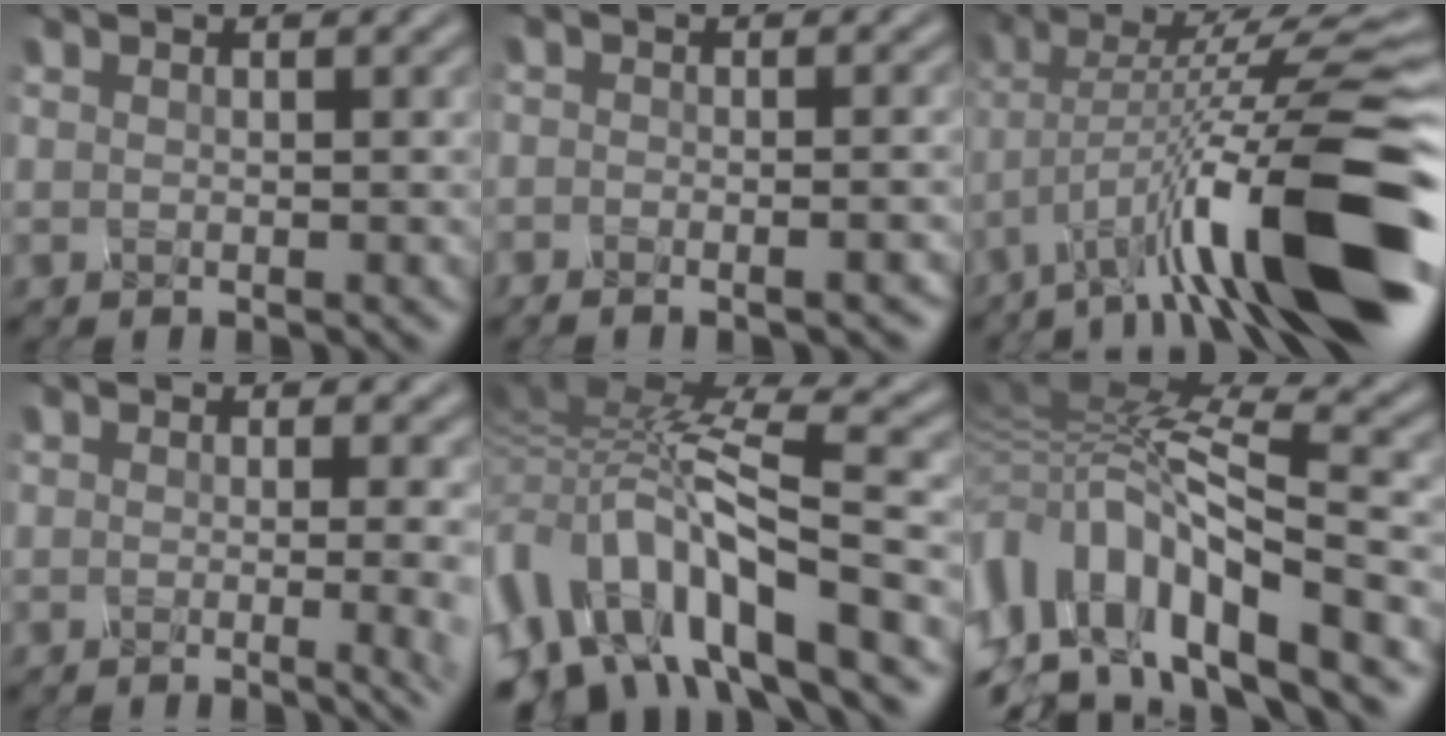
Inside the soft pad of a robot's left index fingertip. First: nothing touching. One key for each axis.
{"total": 2.4, "fx": -2.1, "fy": 0.4, "fz": 1.0, "tx": 0.005, "ty": 0.006, "tz": -0.009}
{"total": 13.2, "fx": -5.7, "fy": 2.1, "fz": 11.7, "tx": -0.208, "ty": 0.014, "tz": -0.067}
{"total": 7.6, "fx": -0.1, "fy": 3.9, "fz": 6.5, "tx": -0.045, "ty": 0.028, "tz": 0.006}
{"total": 11.3, "fx": -3.8, "fy": 4.9, "fz": 9.4, "tx": -0.210, "ty": 0.010, "tz": -0.038}
{"total": 13.2, "fx": -4.9, "fy": 6.1, "fz": 10.6, "tx": -0.243, "ty": 0.005, "tz": -0.045}